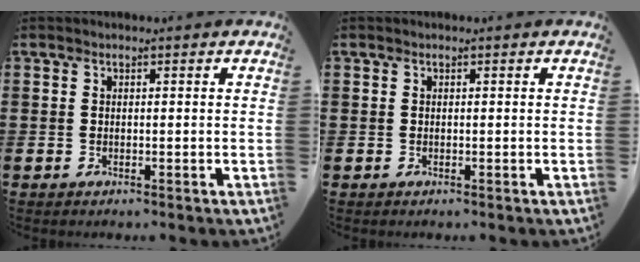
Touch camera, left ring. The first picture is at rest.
{"total": 0.0}